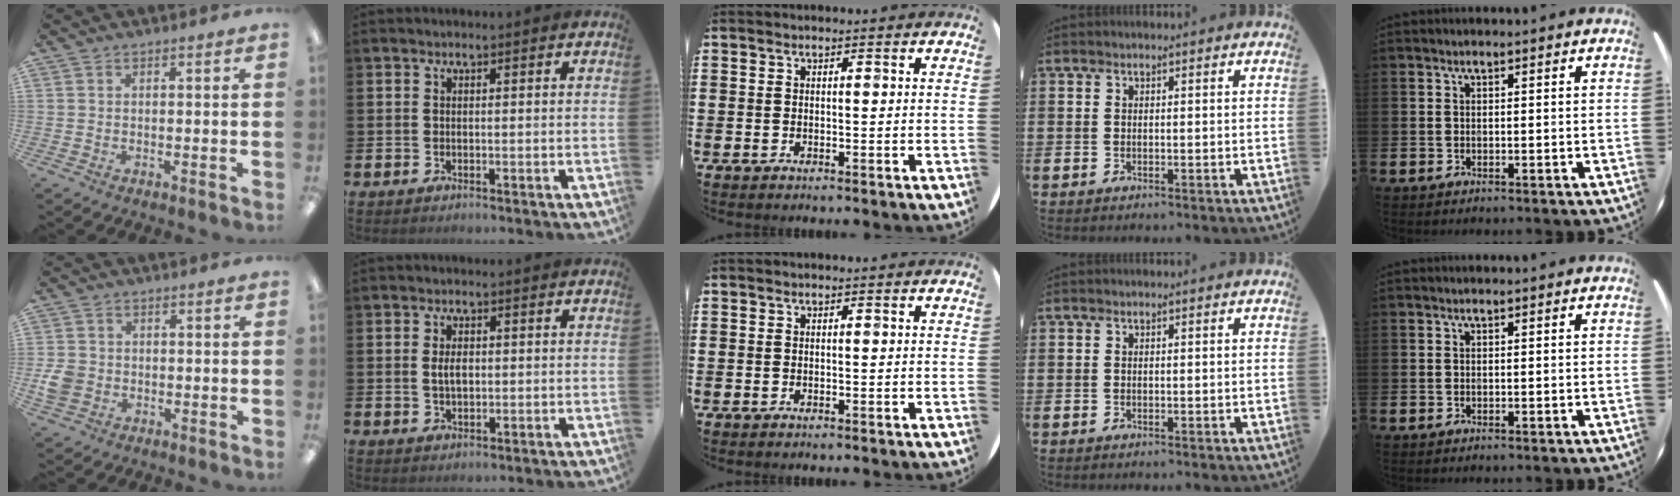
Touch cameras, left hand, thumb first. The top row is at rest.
{"thumb": {"total": 4.6, "force": [-1.1, 4.1, 1.9], "torque": [-0.030, 0.006, -0.020]}, "index": {"total": 2.7, "force": [0.3, 1.6, 2.2], "torque": [-0.036, 0.003, 0.002]}}